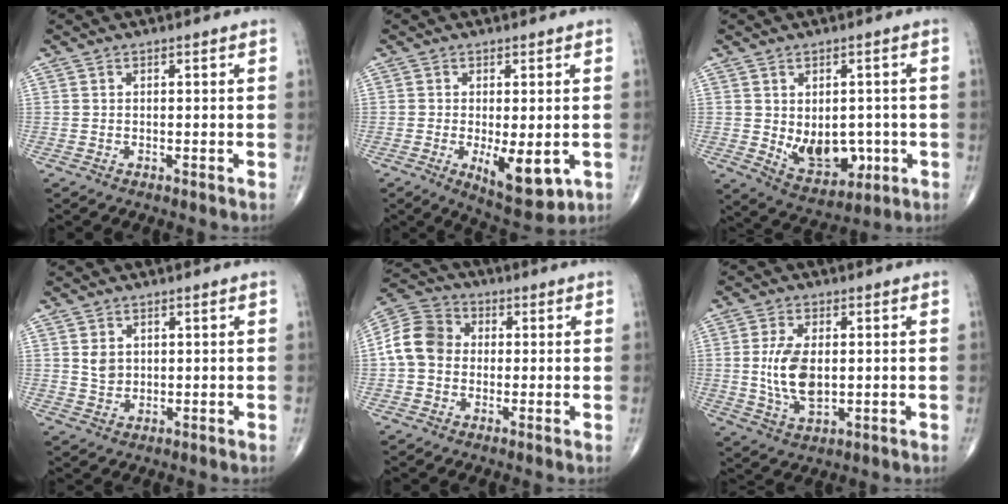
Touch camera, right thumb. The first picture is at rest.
{"total": 9.1, "force": [-2.3, 3.7, 8.1], "torque": [-0.108, -0.020, -0.027]}
{"total": 10.4, "force": [-1.4, 6.9, 7.6], "torque": [-0.072, -0.004, 0.000]}
{"total": 3.2, "force": [0.9, 2.5, 1.7], "torque": [-0.019, -0.007, 0.021]}
{"total": 9.5, "force": [0.0, 7.9, 5.2], "torque": [-0.087, 0.029, -0.014]}
{"total": 9.5, "force": [0.3, 5.1, 8.0], "torque": [-0.154, -0.009, 0.012]}